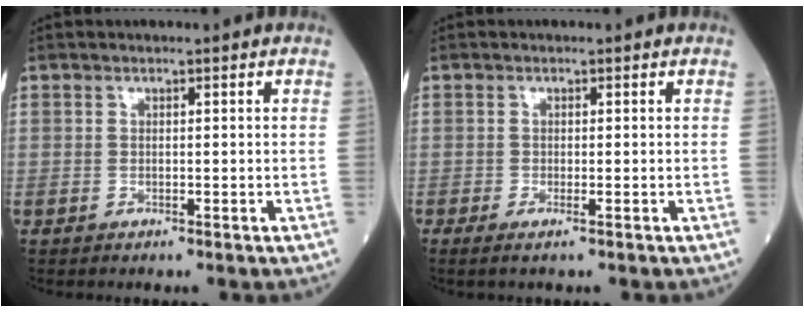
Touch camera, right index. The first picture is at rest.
{"total": 1.5, "force": [-0.5, 0.2, 1.4], "torque": [-0.026, -0.004, -0.007]}